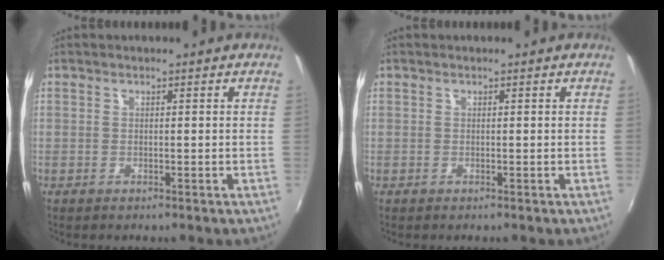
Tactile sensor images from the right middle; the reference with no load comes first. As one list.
[{"total": 0.0}]